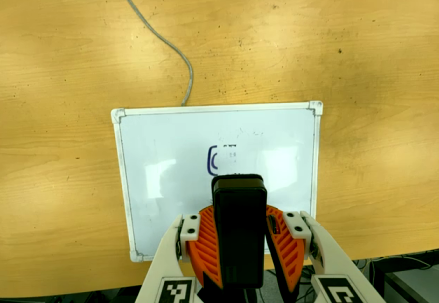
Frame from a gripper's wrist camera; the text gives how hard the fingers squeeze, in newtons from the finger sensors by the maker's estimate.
{"total": 9.9, "left": 9.2, "right": 10.5}